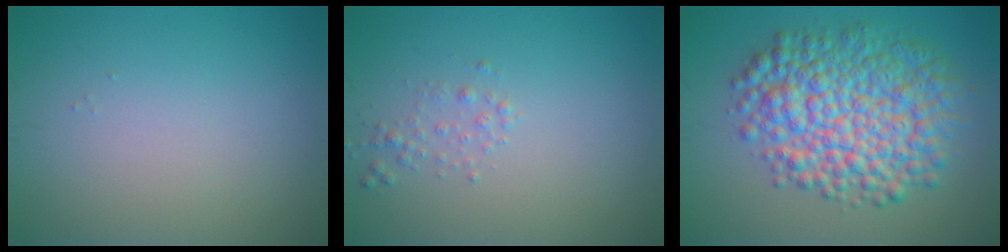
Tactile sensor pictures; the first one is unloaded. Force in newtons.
{"total": 1.0, "press": 1.0, "slide": 0.0}
{"total": 9.3, "press": 9.3, "slide": 0.1}